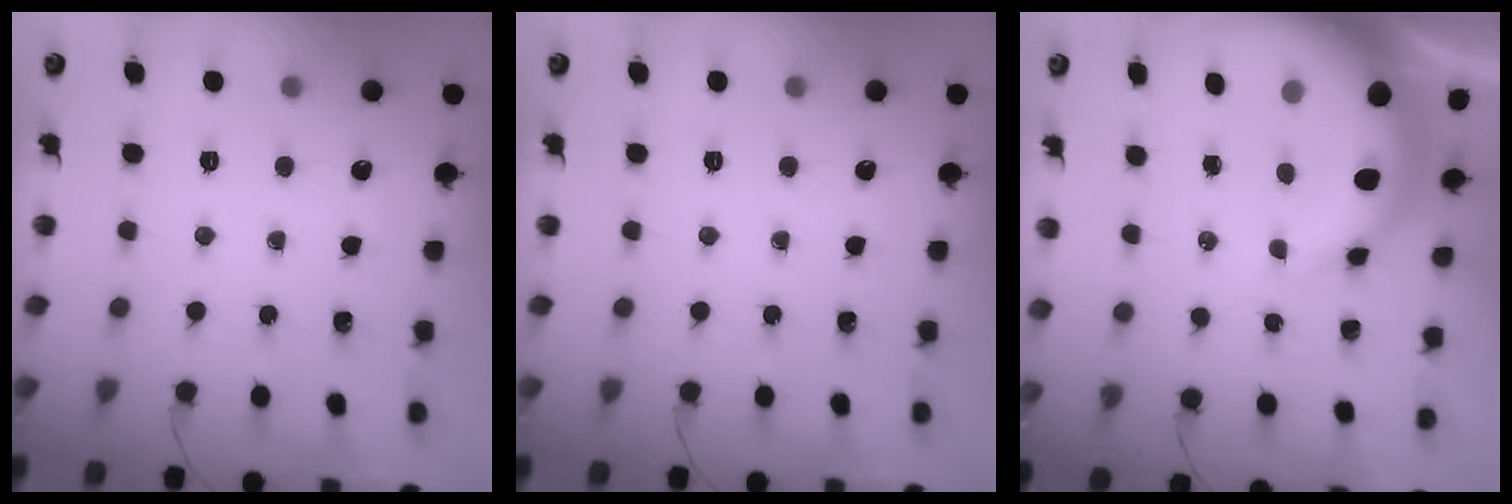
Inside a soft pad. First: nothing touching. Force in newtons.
{"total": 0.0}
{"total": 11.6, "press": 11.4, "slide": 2.3}